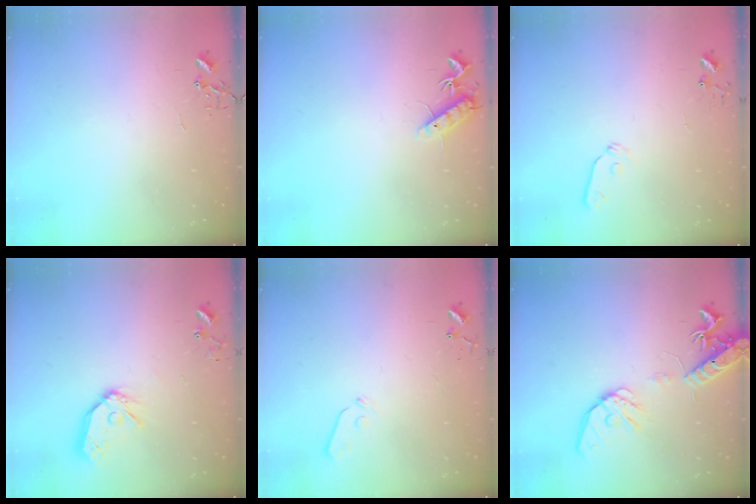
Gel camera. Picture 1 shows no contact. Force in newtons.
{"total": 10.1, "press": 10.0, "slide": 0.8}
{"total": 6.0, "press": 5.9, "slide": 0.9}
{"total": 13.0, "press": 12.9, "slide": 1.6}
{"total": 3.7, "press": 3.6, "slide": 0.6}
{"total": 16.5, "press": 16.2, "slide": 2.8}